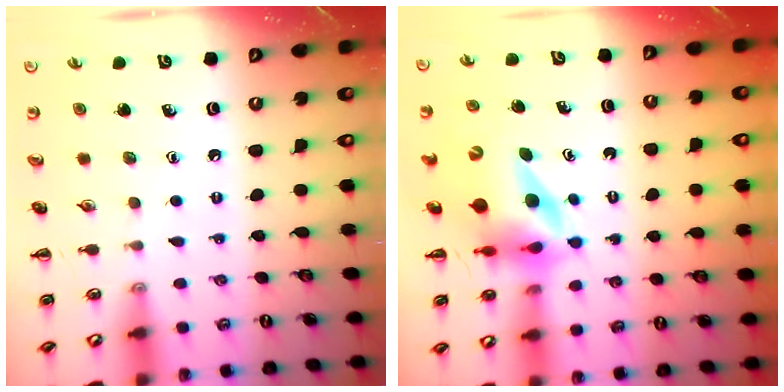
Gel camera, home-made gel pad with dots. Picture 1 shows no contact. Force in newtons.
{"total": 9.8, "press": 9.3, "slide": 3.0}